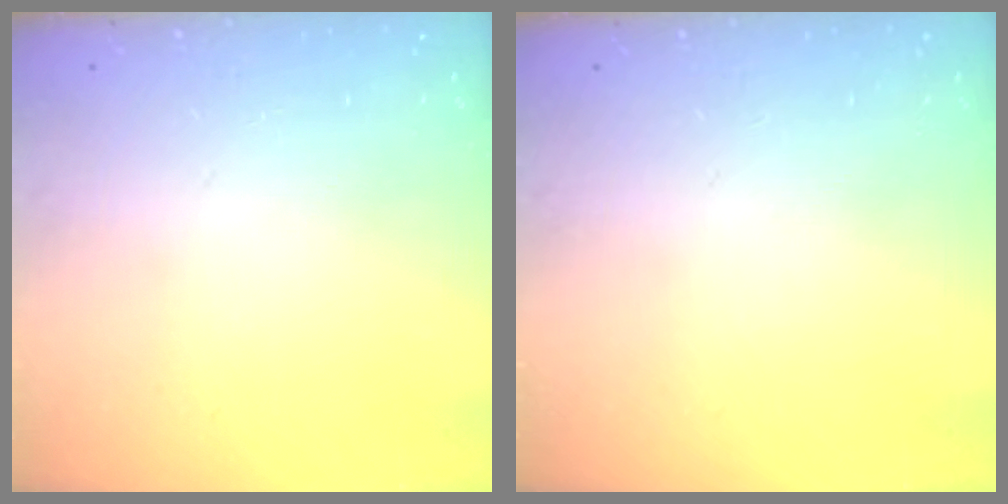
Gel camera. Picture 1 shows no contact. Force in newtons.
{"total": 0.0}